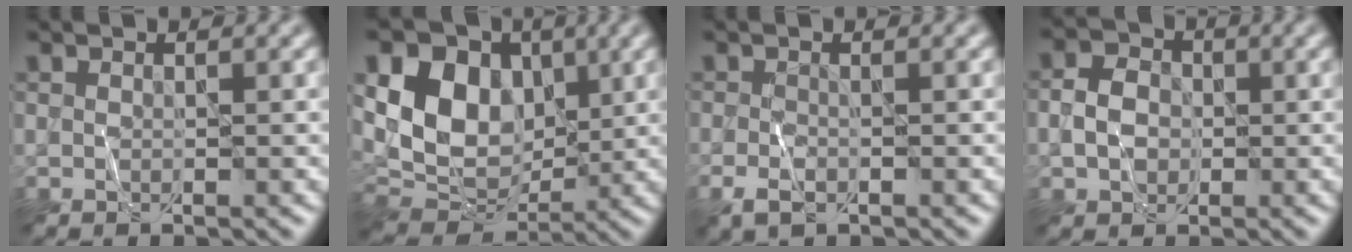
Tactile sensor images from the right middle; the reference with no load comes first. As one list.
[{"total": 9.9, "force": [2.3, 7.3, 6.2], "torque": [-0.116, 0.002, 0.031]}, {"total": 2.0, "force": [-0.8, 1.2, 1.3], "torque": [-0.029, -0.005, -0.016]}, {"total": 3.1, "force": [-0.5, 2.5, 1.8], "torque": [-0.037, 0.005, -0.011]}]